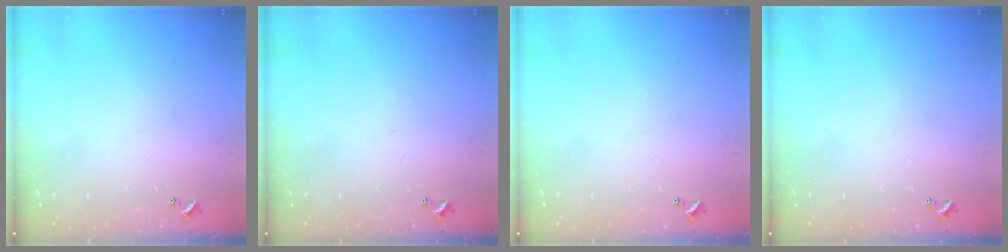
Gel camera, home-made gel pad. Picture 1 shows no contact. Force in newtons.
{"total": 0.0}
{"total": 0.0}
{"total": 0.0}